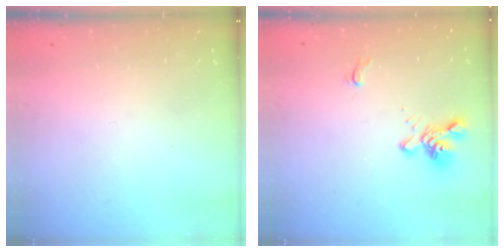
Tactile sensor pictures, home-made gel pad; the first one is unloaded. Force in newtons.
{"total": 1.7, "press": 1.1, "slide": 1.3}